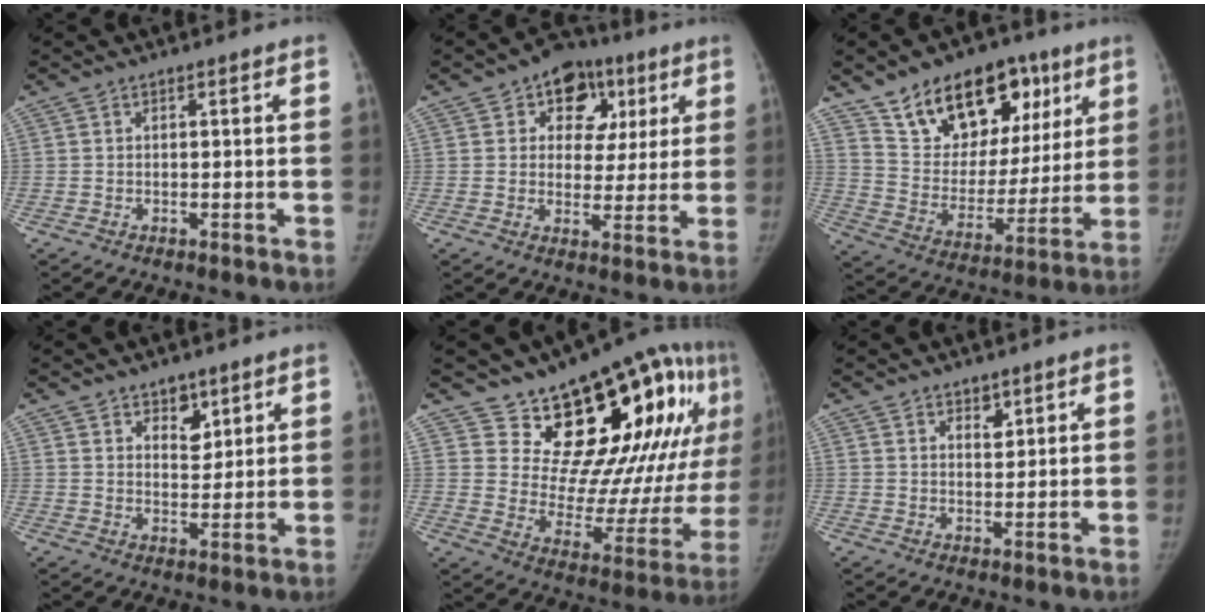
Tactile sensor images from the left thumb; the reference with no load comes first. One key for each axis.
{"total": 12.1, "fx": 4.9, "fy": 9.3, "fz": 6.1, "tx": -0.022, "ty": -0.003, "tz": 0.066}
{"total": 21.7, "fx": 12.4, "fy": 12.9, "fz": 12.4, "tx": -0.137, "ty": -0.034, "tz": 0.207}
{"total": 5.1, "fx": 3.2, "fy": 3.2, "fz": 2.5, "tx": -0.008, "ty": -0.022, "tz": 0.052}
{"total": 25.3, "fx": 14.5, "fy": 11.0, "fz": 17.6, "tx": -0.191, "ty": -0.082, "tz": 0.224}
{"total": 2.8, "fx": 1.8, "fy": 1.6, "fz": 1.3, "tx": -0.004, "ty": -0.014, "tz": 0.032}